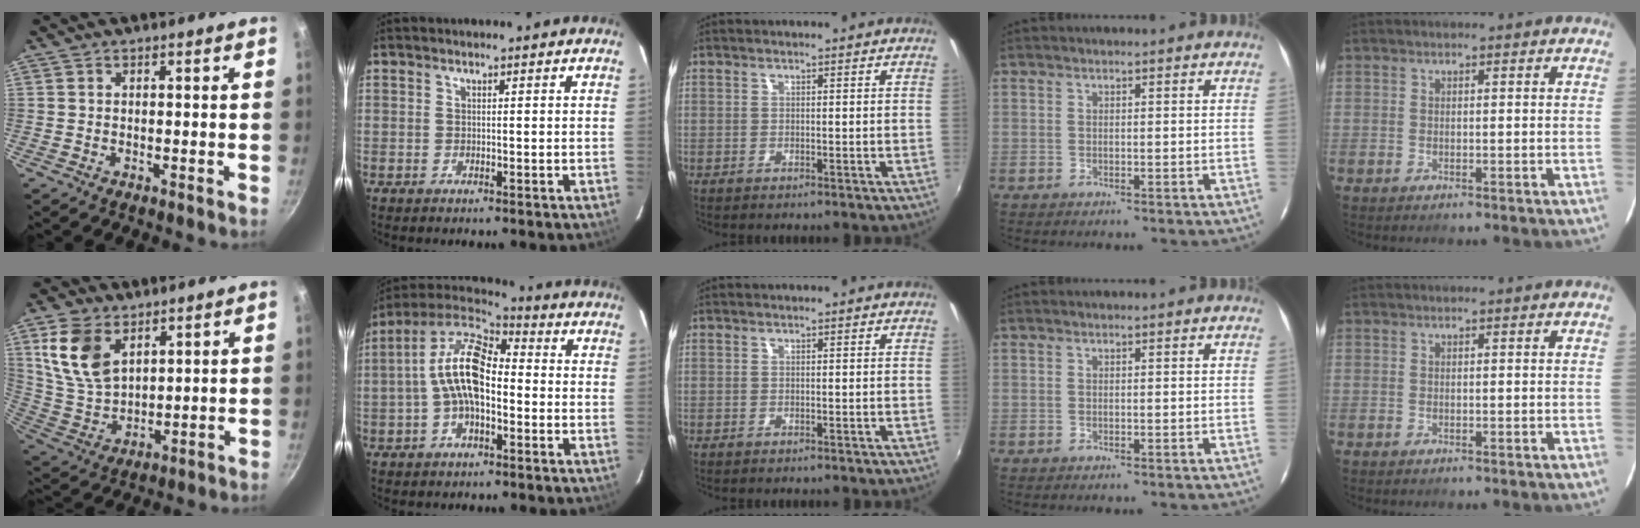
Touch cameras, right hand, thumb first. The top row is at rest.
{"thumb": {"total": 12.6, "force": [5.8, 7.8, 8.0], "torque": [-0.143, -0.024, 0.128]}, "index": {"total": 12.3, "force": [-1.4, 5.9, 10.7], "torque": [-0.214, 0.020, -0.031]}}